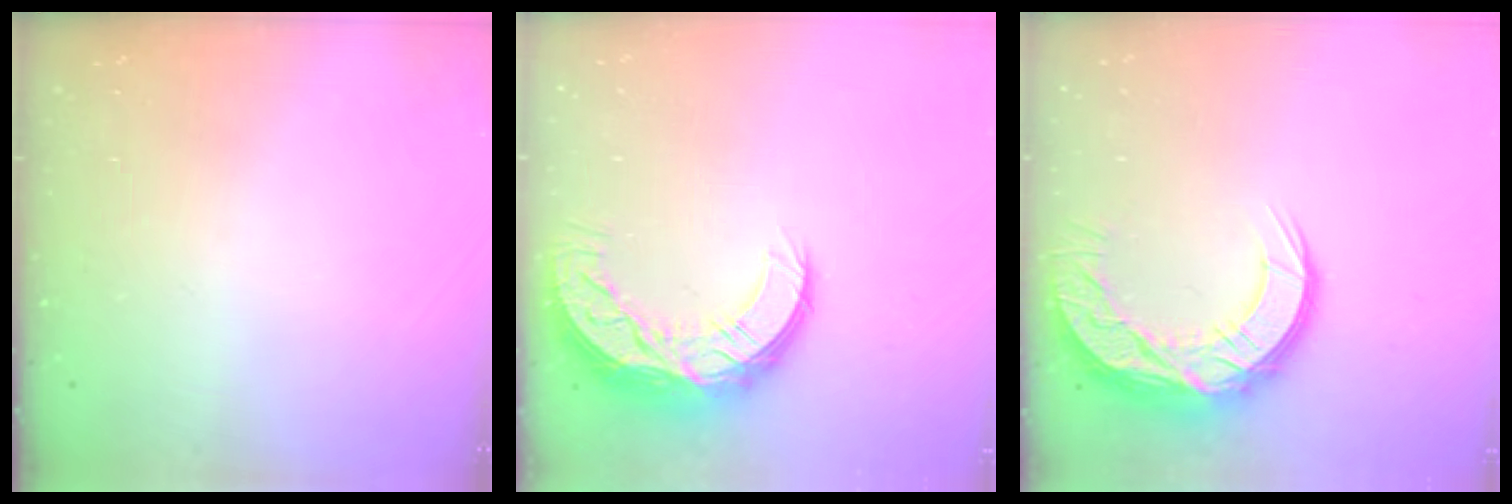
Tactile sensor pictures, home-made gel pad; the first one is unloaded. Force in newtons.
{"total": 13.1, "press": 13.1, "slide": 0.6}
{"total": 15.4, "press": 15.3, "slide": 1.0}